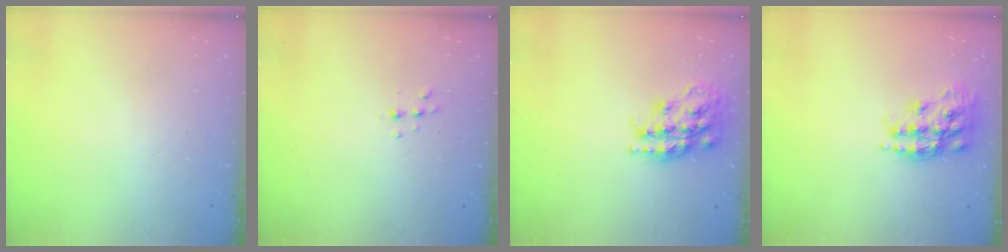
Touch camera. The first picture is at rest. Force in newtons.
{"total": 4.3, "press": 4.2, "slide": 0.8}
{"total": 20.0, "press": 19.9, "slide": 1.3}
{"total": 17.2, "press": 17.2, "slide": 1.2}